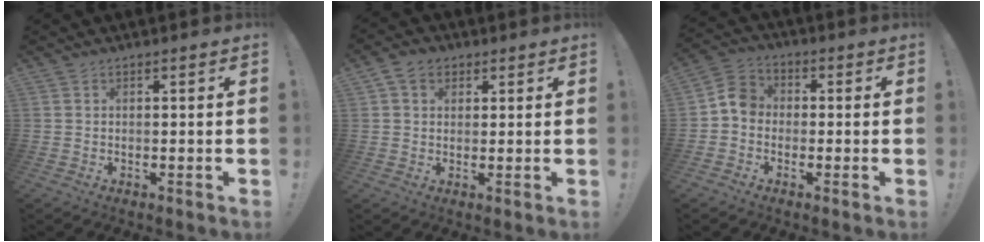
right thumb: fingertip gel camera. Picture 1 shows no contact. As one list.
[{"total": 5.8, "force": [2.4, 4.4, 2.8], "torque": [-0.052, 0.005, 0.047]}, {"total": 6.7, "force": [-1.5, 5.6, 3.5], "torque": [-0.052, 0.024, -0.025]}]